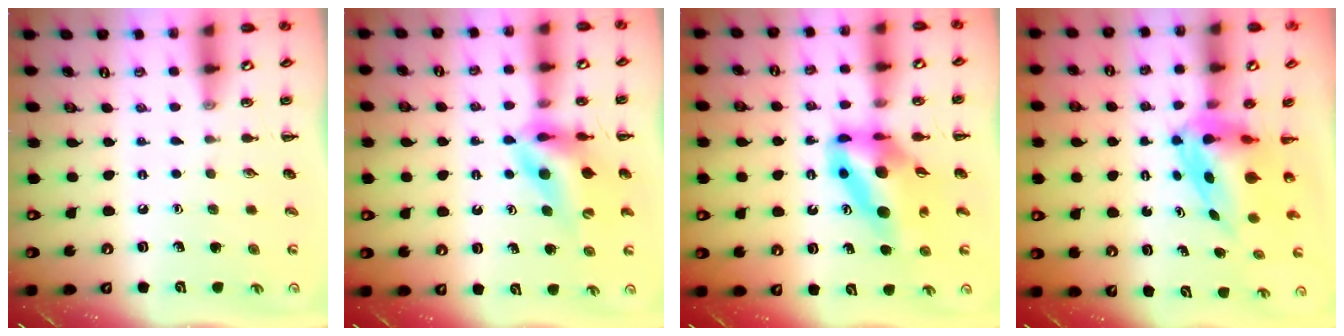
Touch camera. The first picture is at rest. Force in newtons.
{"total": 10.9, "press": 10.3, "slide": 3.5}
{"total": 12.9, "press": 12.1, "slide": 4.5}
{"total": 5.8, "press": 5.6, "slide": 1.7}